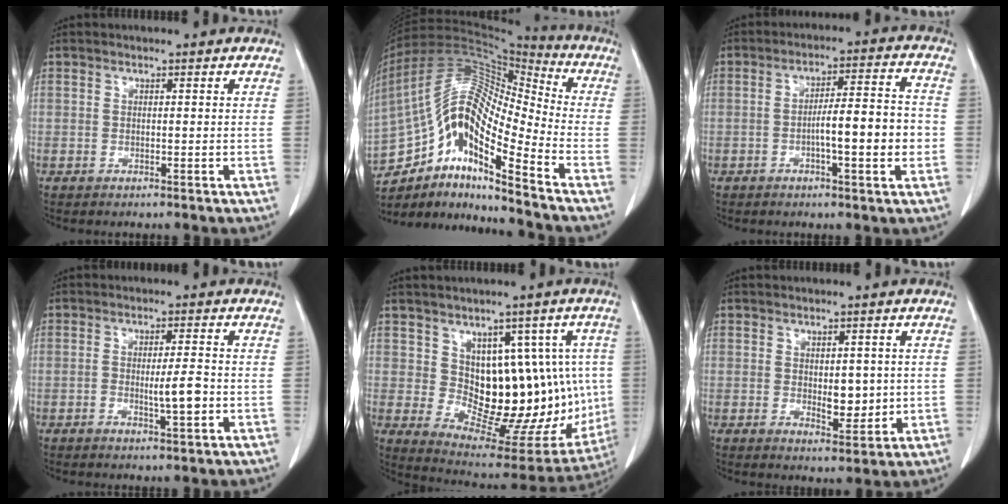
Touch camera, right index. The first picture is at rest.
{"total": 16.2, "force": [-9.3, 3.5, 12.8], "torque": [-0.242, 0.042, -0.163]}
{"total": 9.4, "force": [-1.9, 1.2, 9.1], "torque": [-0.143, 0.016, -0.030]}
{"total": 4.3, "force": [-0.9, 0.6, 4.2], "torque": [-0.069, -0.003, -0.012]}
{"total": 16.5, "force": [1.6, 9.6, 13.4], "torque": [-0.156, 0.018, 0.051]}
{"total": 4.7, "force": [0.1, 2.4, 4.0], "torque": [-0.053, -0.009, 0.010]}